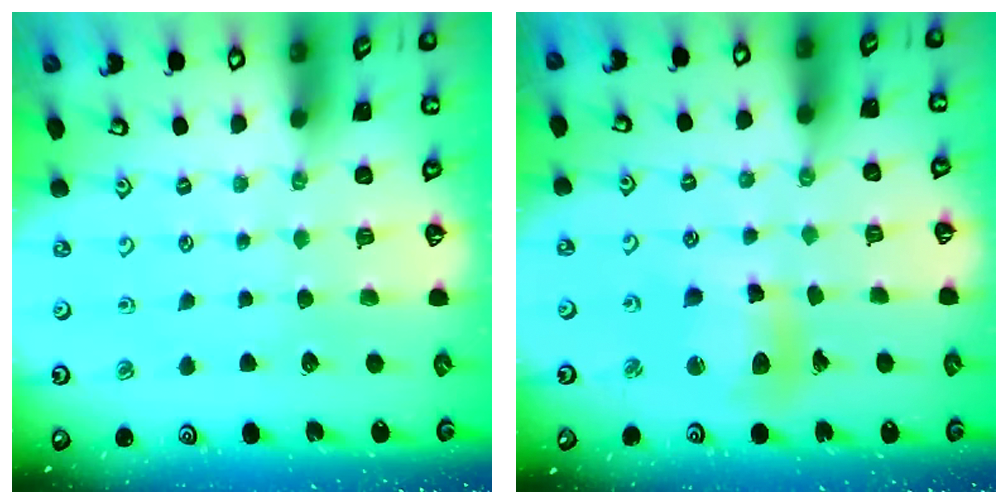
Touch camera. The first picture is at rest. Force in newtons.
{"total": 11.3, "press": 11.1, "slide": 2.2}